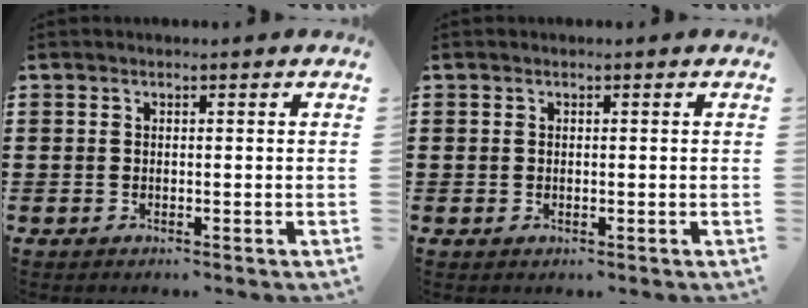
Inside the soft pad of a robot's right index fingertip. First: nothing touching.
{"total": 0.0}